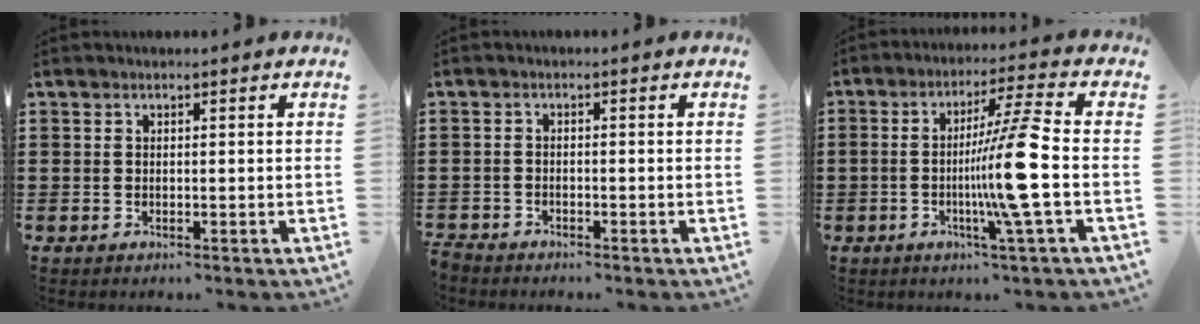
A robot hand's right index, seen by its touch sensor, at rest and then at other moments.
{"total": 1.5, "force": [-1.5, 0.3, 0.0], "torque": [-0.005, 0.002, -0.032]}
{"total": 11.5, "force": [-2.2, -0.8, 11.2], "torque": [-0.200, -0.016, -0.052]}